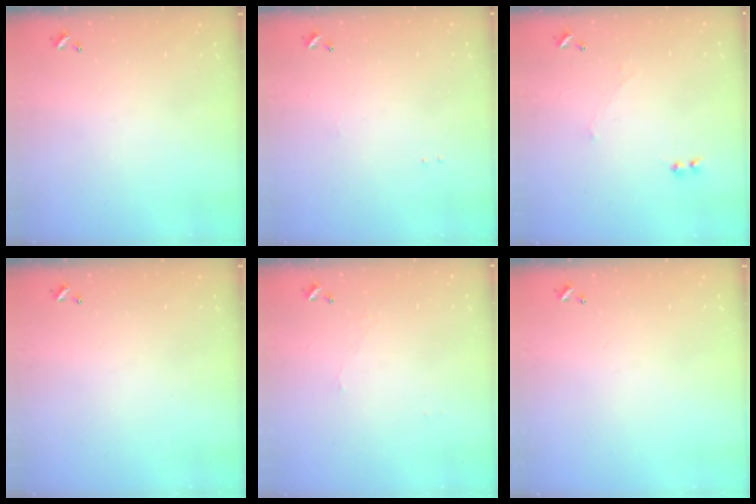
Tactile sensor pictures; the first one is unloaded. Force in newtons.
{"total": 0.9, "press": 0.8, "slide": 0.5}
{"total": 0.9, "press": 0.3, "slide": 0.8}
{"total": 0.0}
{"total": 0.0}
{"total": 0.0}